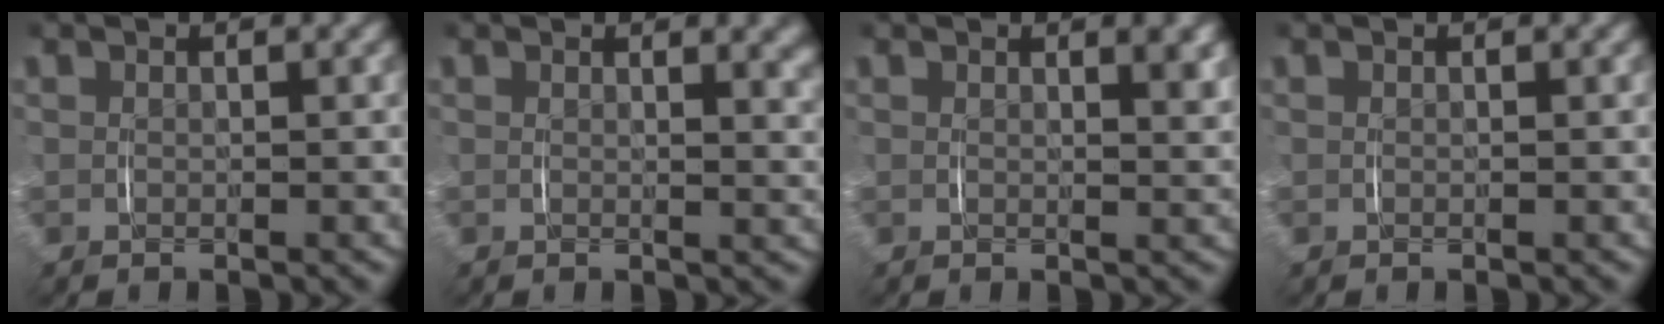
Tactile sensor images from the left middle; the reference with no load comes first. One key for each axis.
{"total": 2.0, "fx": 1.5, "fy": 0.3, "fz": 1.3, "tx": -0.012, "ty": 0.000, "tz": 0.019}
{"total": 1.3, "fx": 0.9, "fy": 0.1, "fz": 1.0, "tx": -0.010, "ty": -0.001, "tz": 0.014}
{"total": 0.0}